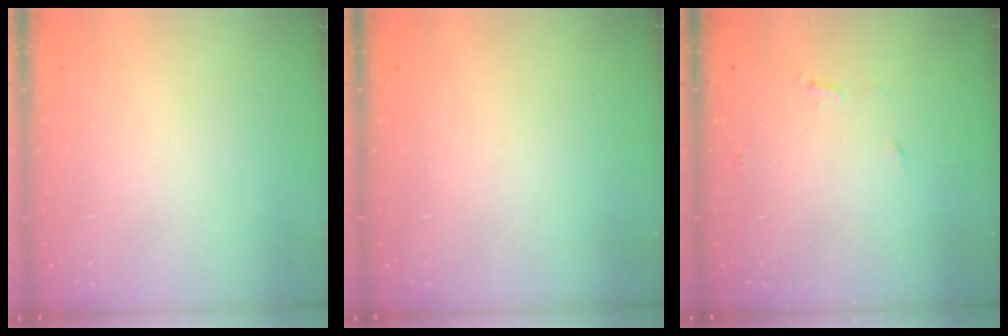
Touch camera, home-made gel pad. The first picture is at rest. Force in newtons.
{"total": 0.0}
{"total": 4.6, "press": 4.5, "slide": 0.4}